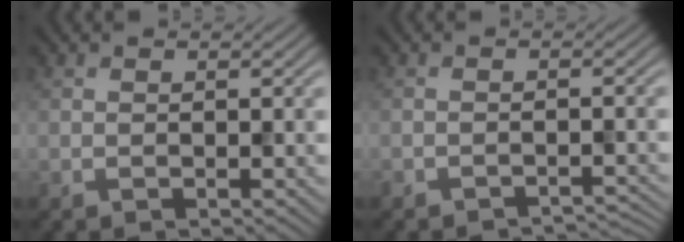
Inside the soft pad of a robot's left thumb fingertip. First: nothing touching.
{"total": 2.2, "force": [-2.1, 0.2, 0.4], "torque": [0.000, -0.001, -0.030]}